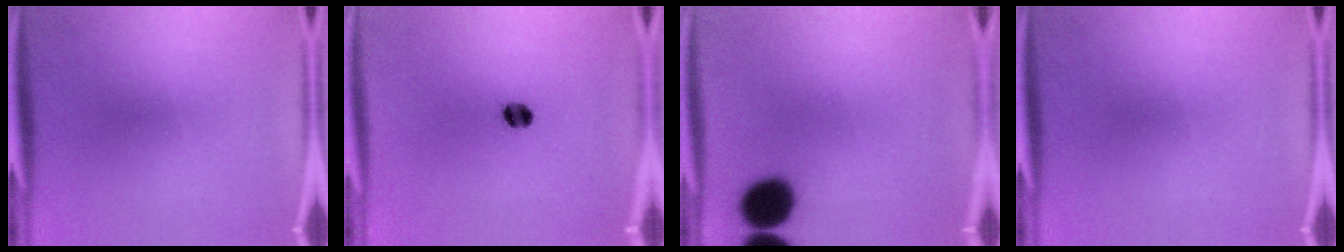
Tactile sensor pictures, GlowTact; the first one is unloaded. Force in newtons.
{"total": 3.8}
{"total": 12.3}
{"total": 0.0}